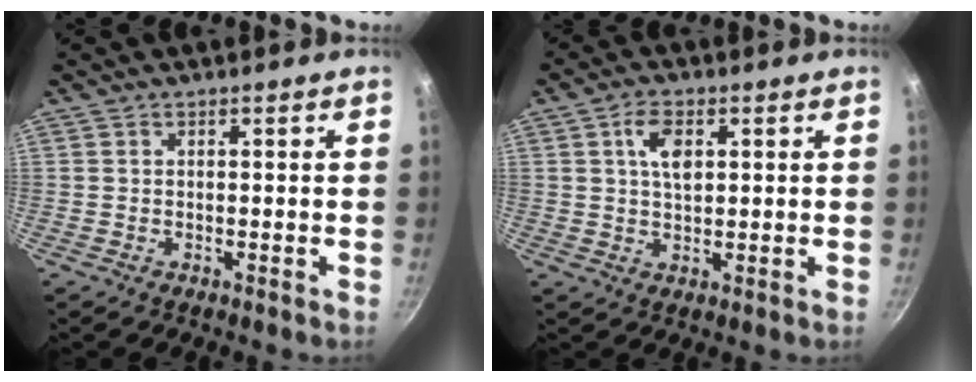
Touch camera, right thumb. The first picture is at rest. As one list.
[{"total": 5.5, "force": [1.7, 3.1, 4.2], "torque": [-0.068, -0.001, 0.030]}]